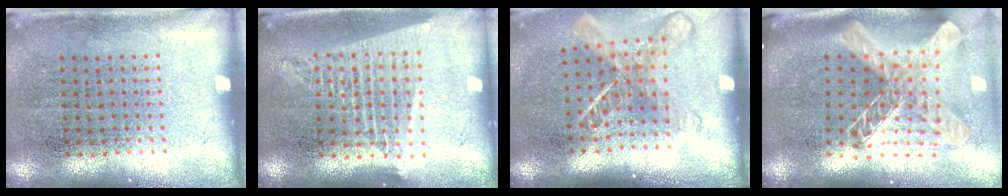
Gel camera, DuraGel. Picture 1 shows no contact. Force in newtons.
{"total": 1.8, "press": 1.6, "slide": 0.9}
{"total": 1.8, "press": 1.4, "slide": 1.1}
{"total": 2.5, "press": 1.8, "slide": 1.8}